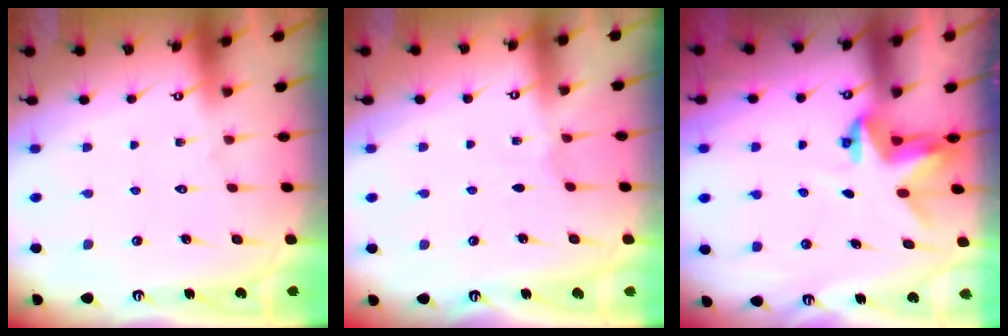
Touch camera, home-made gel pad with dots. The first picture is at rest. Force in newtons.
{"total": 1.7, "press": 1.7, "slide": 0.4}
{"total": 3.3, "press": 3.3, "slide": 0.2}